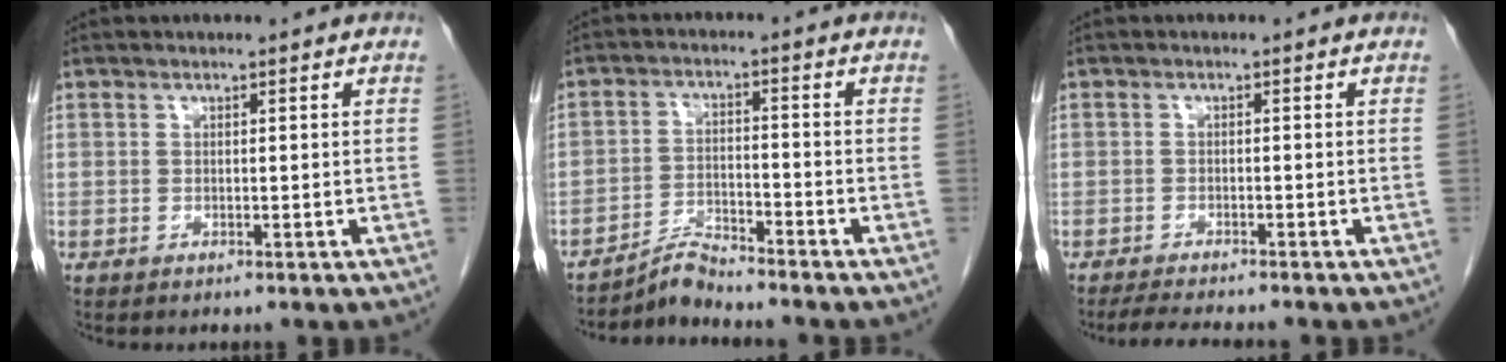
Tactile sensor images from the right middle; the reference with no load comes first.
{"total": 3.9, "force": [-3.9, -0.5, 0.0], "torque": [-0.003, -0.013, -0.071]}
{"total": 5.3, "force": [-4.7, 0.4, 2.3], "torque": [-0.033, -0.015, -0.073]}